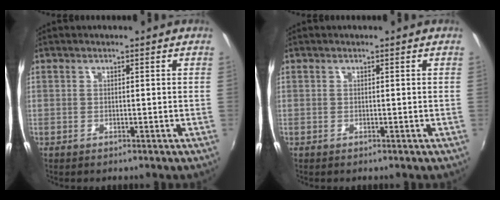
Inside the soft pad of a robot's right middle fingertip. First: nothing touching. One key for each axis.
{"total": 0.0}